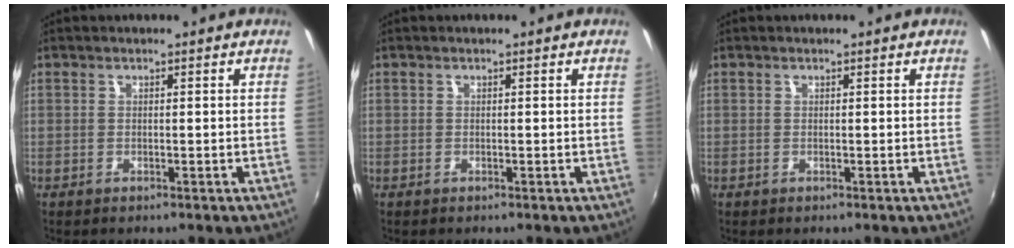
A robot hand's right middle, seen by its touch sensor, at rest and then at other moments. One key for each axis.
{"total": 0.0}
{"total": 0.0}